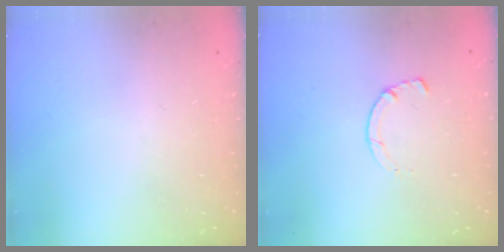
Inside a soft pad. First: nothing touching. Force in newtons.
{"total": 1.4, "press": 1.4, "slide": 0.3}